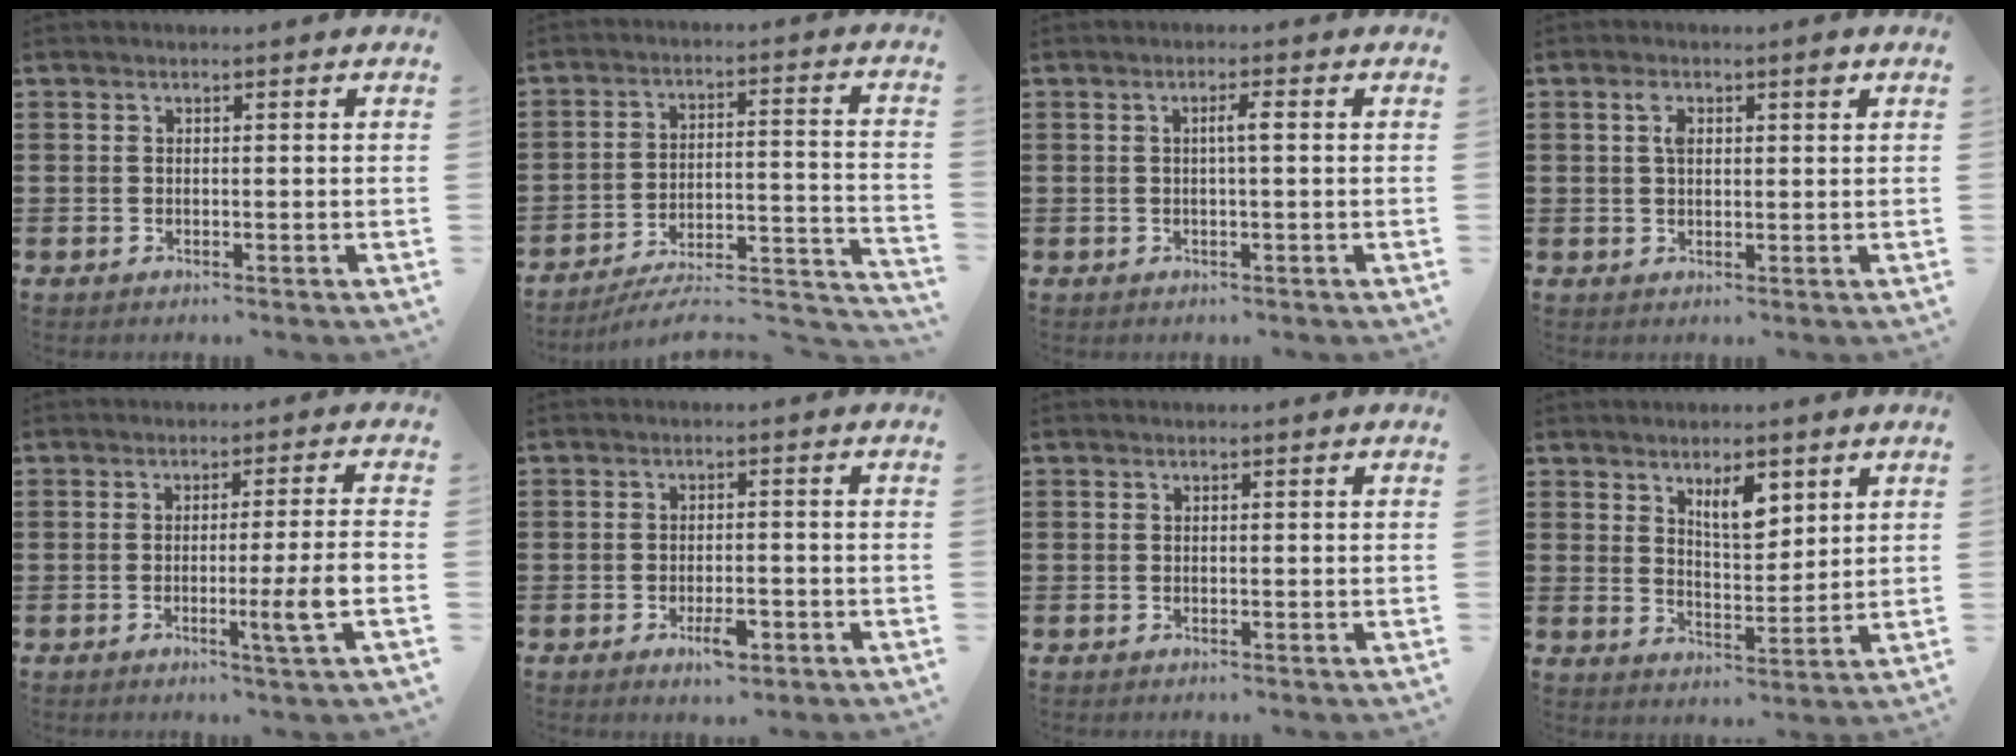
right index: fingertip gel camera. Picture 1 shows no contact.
{"total": 6.3, "force": [-5.7, 1.0, 2.5], "torque": [-0.037, -0.001, -0.112]}
{"total": 2.0, "force": [0.0, 0.0, 2.0], "torque": [-0.037, 0.000, -0.004]}
{"total": 3.2, "force": [1.2, 1.2, 2.7], "torque": [-0.049, 0.005, 0.016]}
{"total": 6.3, "force": [-1.6, -0.6, 6.1], "torque": [-0.099, -0.015, -0.028]}
{"total": 3.8, "force": [-1.8, 1.4, 3.0], "torque": [-0.056, 0.001, -0.034]}
{"total": 0.0}
{"total": 5.6, "force": [3.3, 2.3, 3.9], "torque": [-0.061, -0.005, 0.052]}